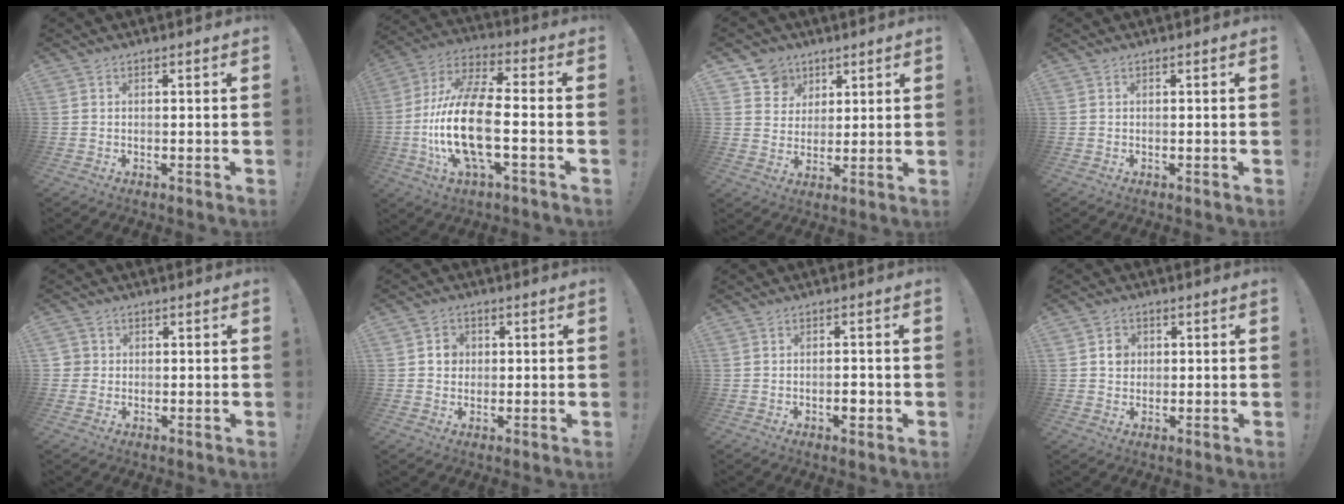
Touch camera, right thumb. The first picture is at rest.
{"total": 20.0, "force": [-3.6, 7.7, 18.2], "torque": [-0.380, 0.005, -0.062]}
{"total": 8.2, "force": [4.2, 6.9, 1.1], "torque": [-0.013, -0.032, 0.085]}
{"total": 0.0}
{"total": 2.3, "force": [-0.1, 2.2, 0.4], "torque": [-0.004, 0.004, -0.002]}
{"total": 4.0, "force": [0.4, 3.7, 1.5], "torque": [-0.013, 0.002, 0.004]}
{"total": 2.7, "force": [-1.1, 1.6, 1.9], "torque": [-0.012, 0.001, -0.021]}
{"total": 3.8, "force": [0.5, 3.5, 1.4], "torque": [-0.003, -0.003, 0.004]}